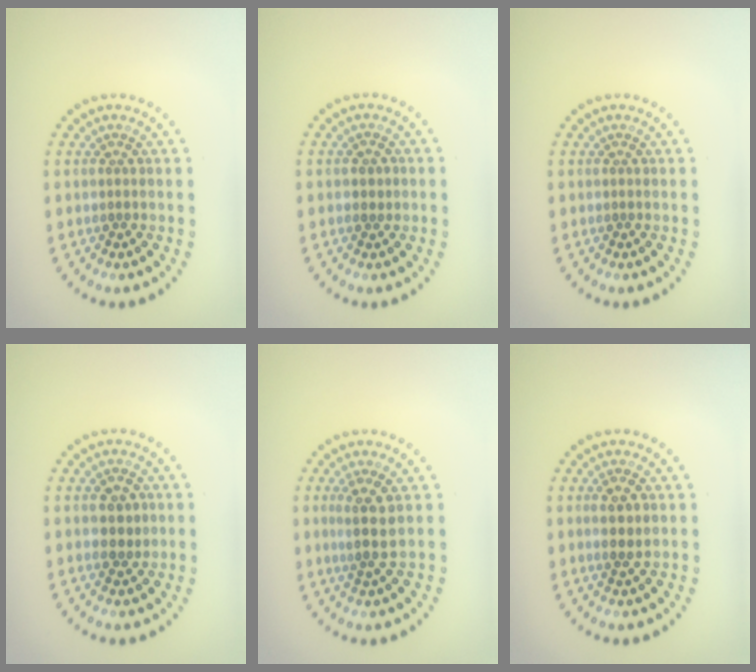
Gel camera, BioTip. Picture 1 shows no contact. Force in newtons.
{"total": 0.7, "press": 0.6, "slide": 0.4}
{"total": 0.0}
{"total": 2.3, "press": 2.3, "slide": 0.3}
{"total": 2.7, "press": 2.2, "slide": 1.5}
{"total": 2.3, "press": 2.2, "slide": 0.6}